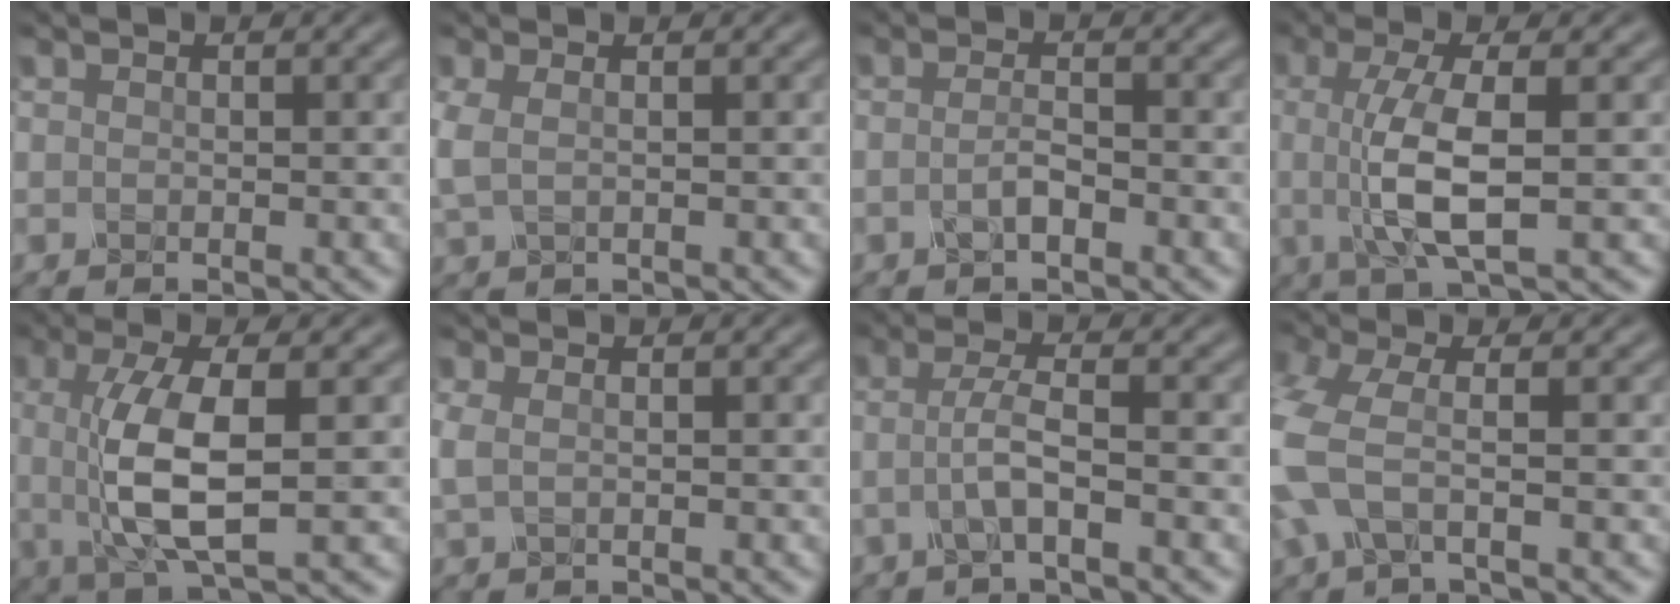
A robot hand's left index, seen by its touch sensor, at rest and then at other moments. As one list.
[{"total": 1.9, "force": [0.3, 0.9, 1.7], "torque": [-0.046, 0.003, 0.005]}, {"total": 1.7, "force": [-0.7, 0.5, 1.4], "torque": [-0.029, 0.002, -0.017]}, {"total": 6.2, "force": [-0.1, 1.7, 6.0], "torque": [-0.116, 0.000, -0.002]}, {"total": 7.4, "force": [0.0, 2.3, 7.0], "torque": [-0.139, -0.004, 0.003]}, {"total": 1.5, "force": [0.3, 0.7, 1.3], "torque": [-0.034, 0.003, 0.005]}, {"total": 3.0, "force": [-0.7, 0.5, 2.9], "torque": [-0.057, 0.005, -0.022]}, {"total": 5.6, "force": [-1.1, 2.3, 4.9], "torque": [-0.141, -0.003, -0.033]}]